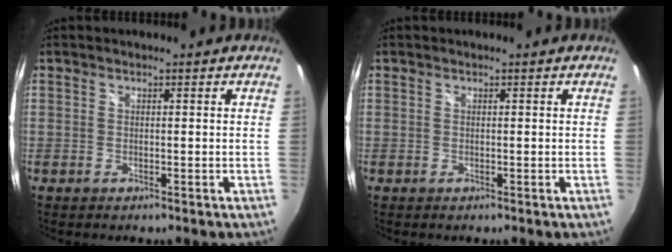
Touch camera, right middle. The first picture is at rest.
{"total": 0.0}